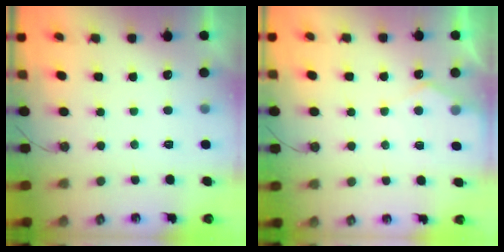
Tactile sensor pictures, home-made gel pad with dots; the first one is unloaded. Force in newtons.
{"total": 5.3, "press": 5.2, "slide": 0.7}